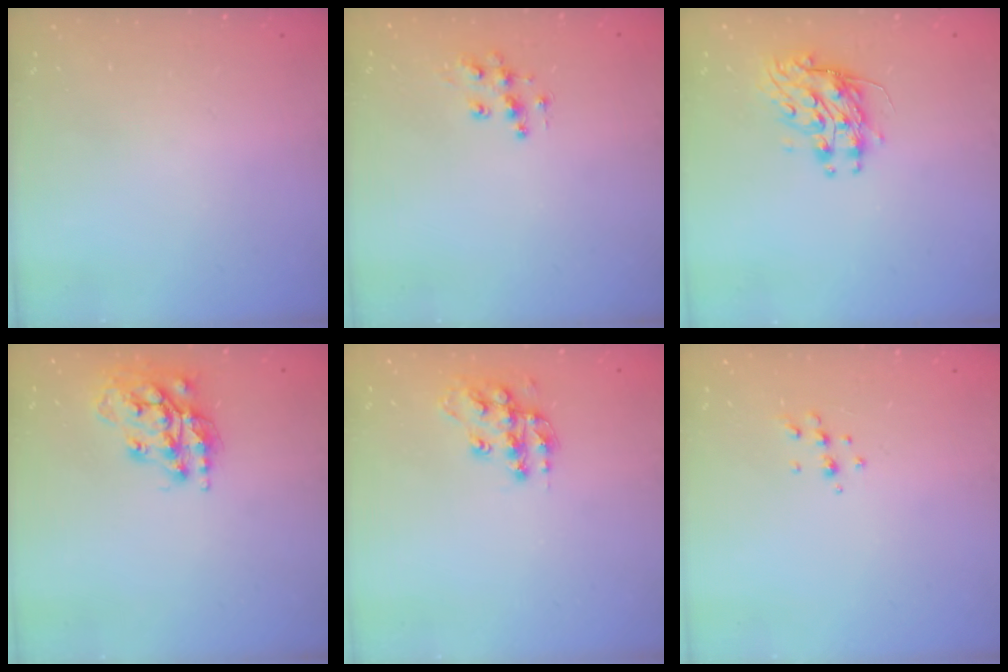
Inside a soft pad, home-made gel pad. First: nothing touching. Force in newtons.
{"total": 9.0, "press": 9.0, "slide": 0.5}
{"total": 9.2, "press": 9.2, "slide": 0.1}
{"total": 15.4, "press": 15.3, "slide": 1.1}
{"total": 13.8, "press": 13.7, "slide": 0.8}
{"total": 4.9, "press": 4.8, "slide": 1.1}